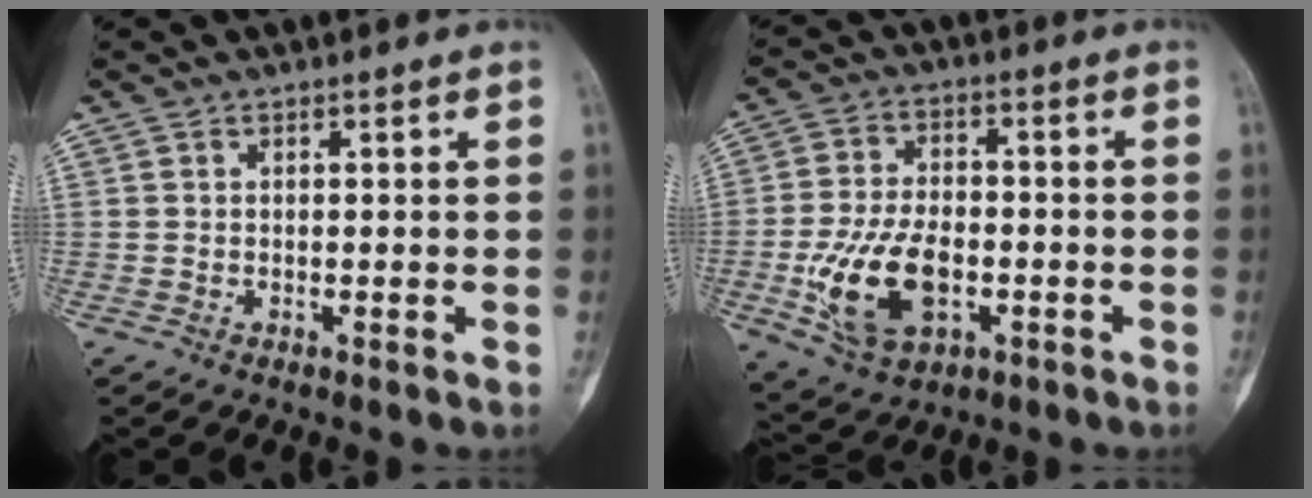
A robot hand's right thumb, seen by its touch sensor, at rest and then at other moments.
{"total": 14.2, "force": [-3.7, 8.5, 10.8], "torque": [-0.193, 0.010, -0.056]}